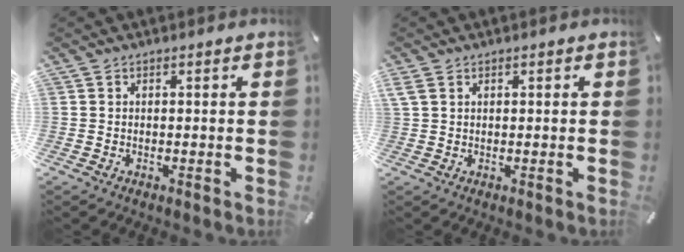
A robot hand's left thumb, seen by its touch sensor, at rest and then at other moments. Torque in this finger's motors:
{"motor_torque": [2.29, 2.17, 1.88, -0.89, 0.32]}